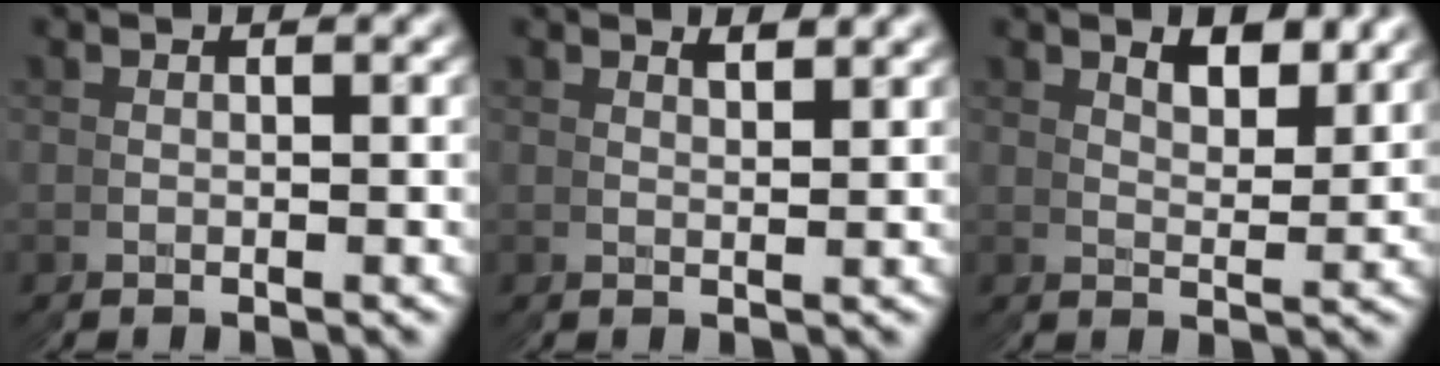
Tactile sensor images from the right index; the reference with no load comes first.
{"total": 1.7, "force": [1.5, -0.6, 0.2], "torque": [0.000, 0.002, 0.027]}
{"total": 2.9, "force": [2.6, 0.2, 1.2], "torque": [-0.012, -0.006, 0.045]}